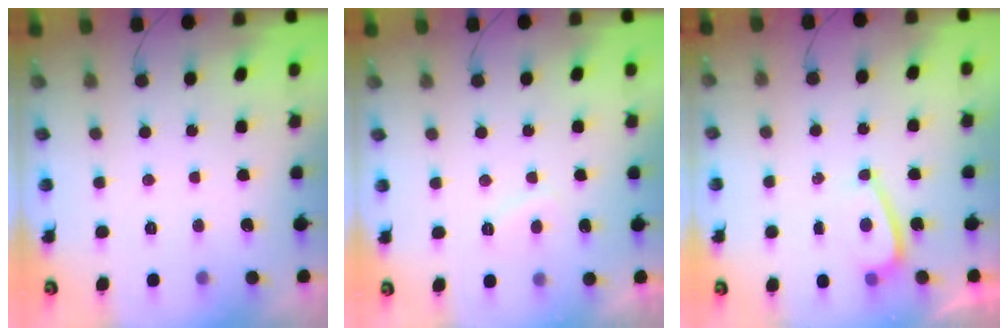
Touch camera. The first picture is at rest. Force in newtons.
{"total": 2.1, "press": 2.0, "slide": 0.8}
{"total": 3.4, "press": 3.4, "slide": 0.5}